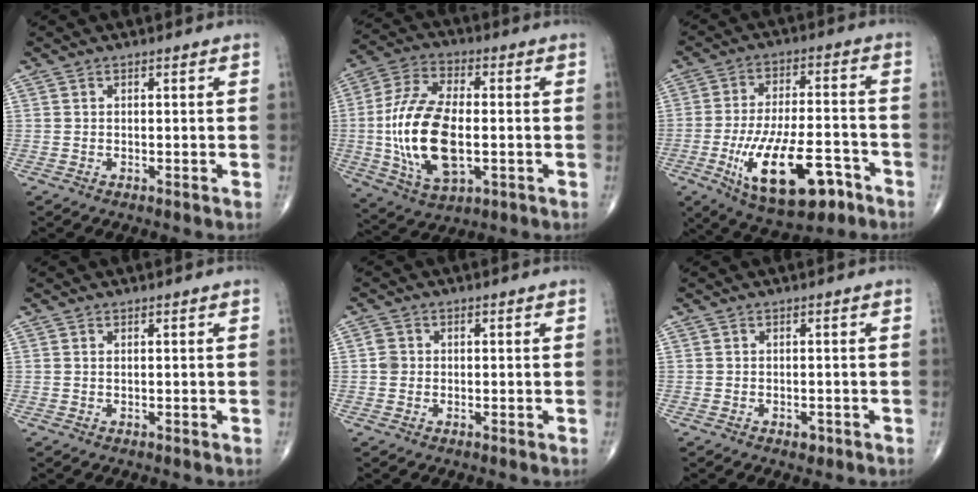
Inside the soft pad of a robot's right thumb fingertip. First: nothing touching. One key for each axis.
{"total": 18.4, "fx": -1.9, "fy": 9.1, "fz": 15.9, "tx": -0.320, "ty": 0.006, "tz": -0.028}
{"total": 18.4, "fx": -7.8, "fy": 7.7, "fz": 14.7, "tx": -0.243, "ty": 0.028, "tz": -0.114}
{"total": 0.0}
{"total": 2.1, "fx": 0.0, "fy": 1.9, "fz": 0.8, "tx": -0.006, "ty": 0.005, "tz": -0.003}
{"total": 1.1, "fx": -0.6, "fy": 0.7, "fz": 0.6, "tx": -0.008, "ty": 0.004, "tz": -0.006}